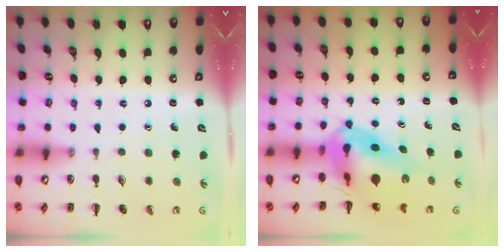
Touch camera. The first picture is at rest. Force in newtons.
{"total": 9.9, "press": 9.5, "slide": 2.9}